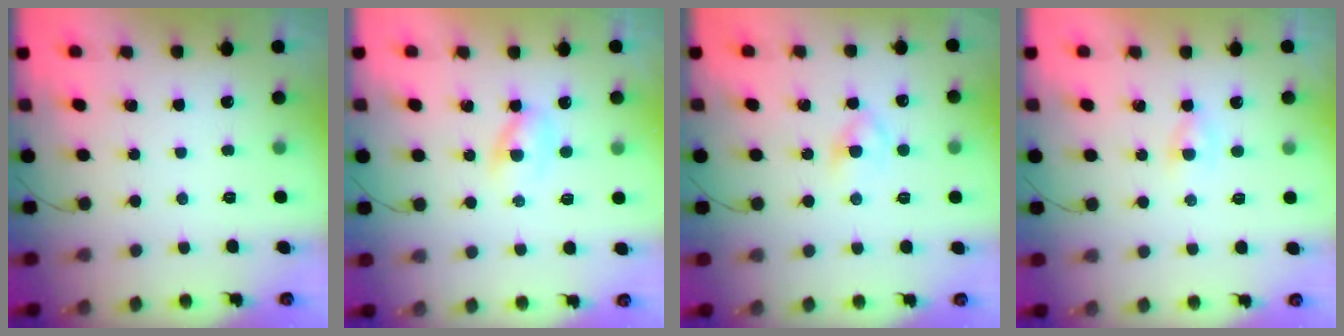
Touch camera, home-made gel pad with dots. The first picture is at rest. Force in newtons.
{"total": 2.9, "press": 2.7, "slide": 1.1}
{"total": 3.8, "press": 3.5, "slide": 1.3}
{"total": 1.6, "press": 1.5, "slide": 0.6}